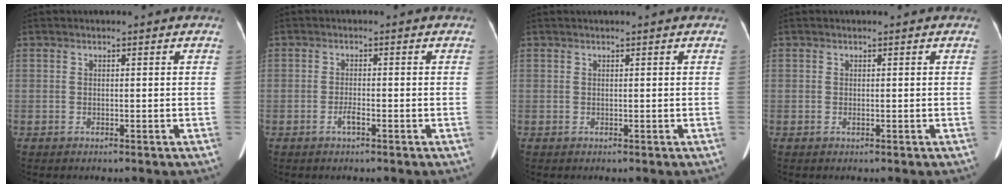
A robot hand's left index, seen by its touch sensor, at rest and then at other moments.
{"total": 1.3, "force": [-0.7, 0.1, 1.1], "torque": [-0.022, 0.000, -0.014]}
{"total": 2.0, "force": [1.8, -0.2, 0.8], "torque": [-0.010, 0.022, 0.026]}
{"total": 0.8, "force": [0.5, 0.1, 0.6], "torque": [-0.008, 0.011, 0.007]}